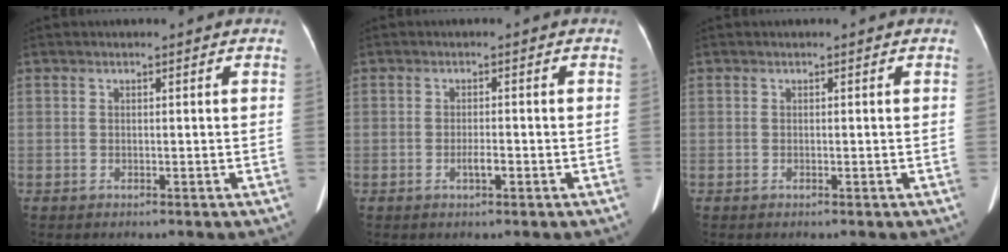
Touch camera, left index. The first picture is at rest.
{"total": 1.7, "force": [-0.8, 0.3, 1.5], "torque": [-0.030, -0.001, -0.014]}
{"total": 0.0}